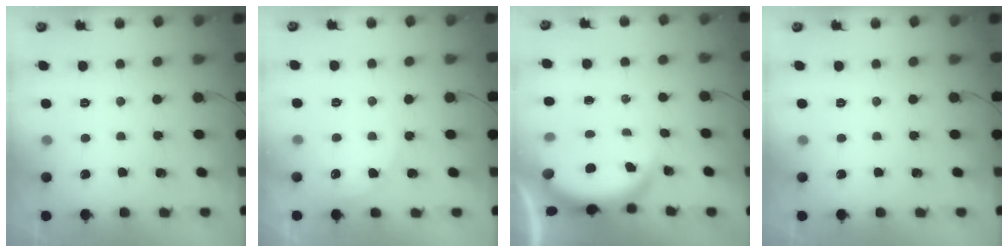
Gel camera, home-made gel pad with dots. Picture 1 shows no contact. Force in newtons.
{"total": 3.6, "press": 3.6, "slide": 0.5}
{"total": 3.9, "press": 3.9, "slide": 0.2}
{"total": 0.0}